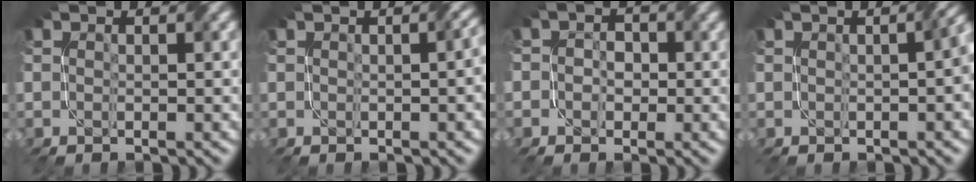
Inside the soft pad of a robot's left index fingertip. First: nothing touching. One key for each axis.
{"total": 2.7, "fx": 0.3, "fy": 1.1, "fz": 2.5, "tx": -0.010, "ty": 0.010, "tz": 0.004}
{"total": 3.0, "fx": 0.4, "fy": 2.7, "fz": 1.3, "tx": 0.004, "ty": 0.006, "tz": -0.024}
{"total": 3.2, "fx": 0.0, "fy": 1.2, "fz": 3.0, "tx": -0.017, "ty": 0.014, "tz": 0.005}